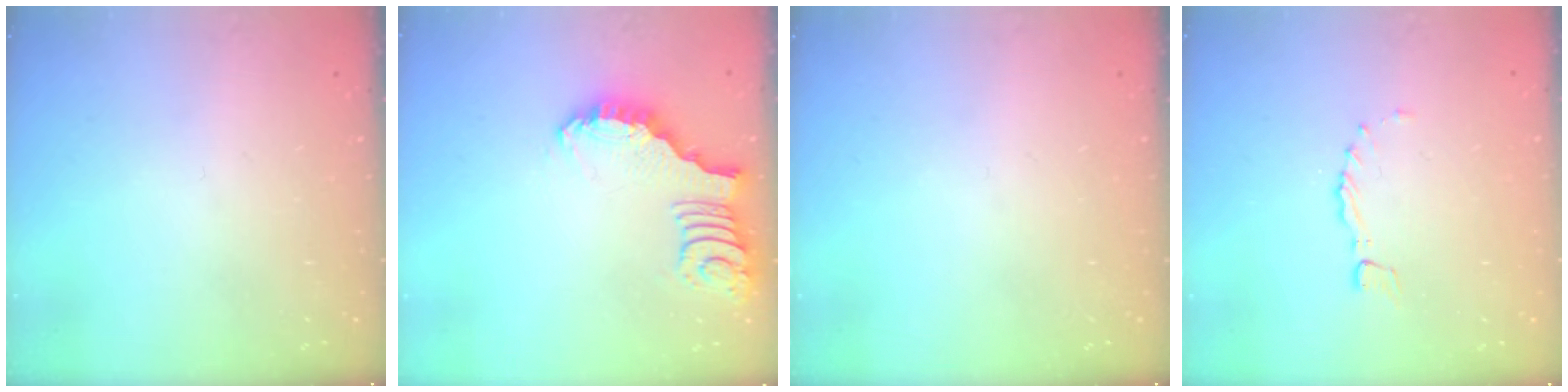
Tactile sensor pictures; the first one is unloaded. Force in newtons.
{"total": 2.9, "press": 2.9, "slide": 0.1}
{"total": 0.0}
{"total": 0.0}